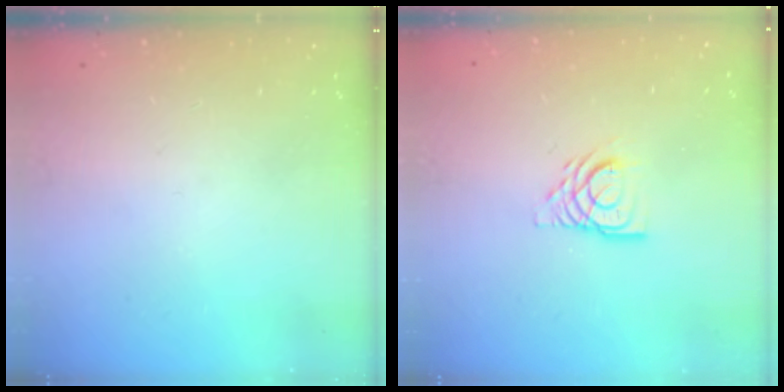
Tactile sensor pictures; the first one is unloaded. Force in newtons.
{"total": 8.1, "press": 8.1, "slide": 0.7}